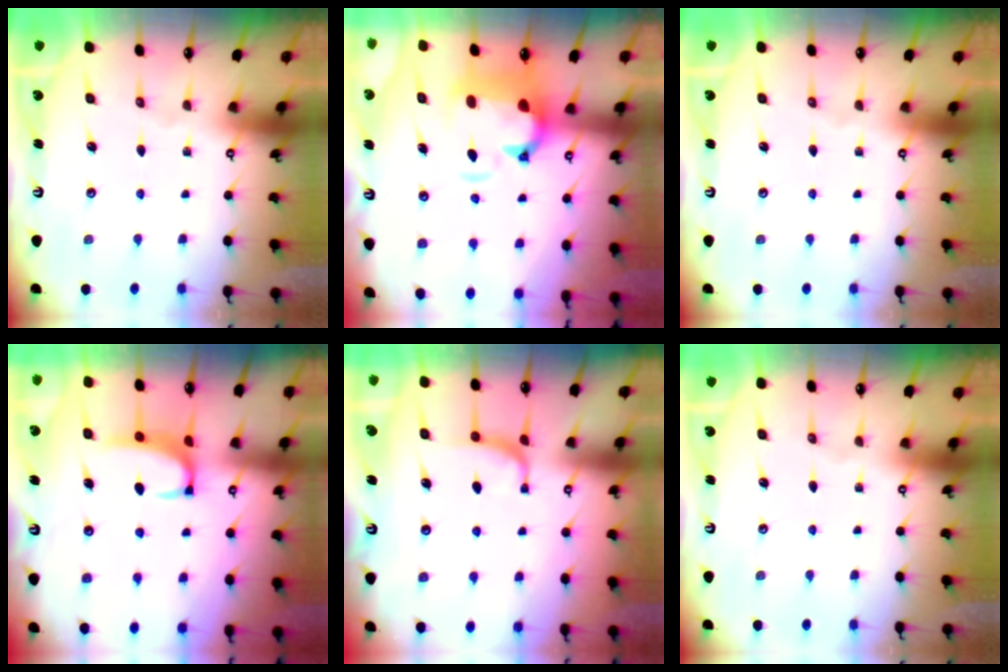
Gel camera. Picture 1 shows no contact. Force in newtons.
{"total": 3.4, "press": 3.0, "slide": 1.6}
{"total": 0.0}
{"total": 2.3, "press": 2.3, "slide": 0.6}
{"total": 0.8, "press": 0.6, "slide": 0.6}
{"total": 0.0}